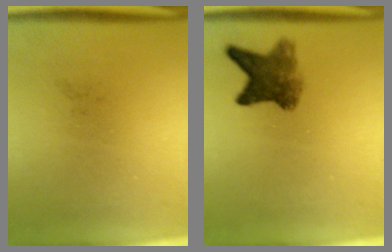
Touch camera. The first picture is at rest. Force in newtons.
{"total": 5.8}